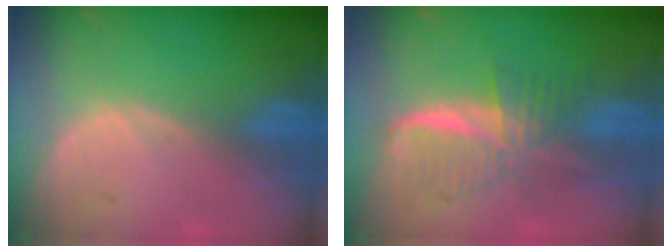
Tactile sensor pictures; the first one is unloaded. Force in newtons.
{"total": 6.2, "press": 6.1, "slide": 0.8}